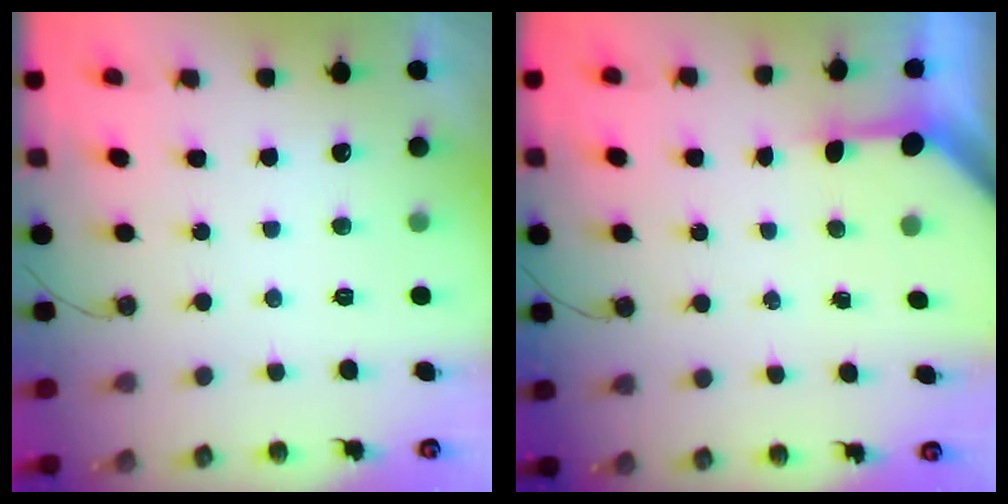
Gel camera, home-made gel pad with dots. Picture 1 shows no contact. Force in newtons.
{"total": 3.1, "press": 3.1, "slide": 0.2}